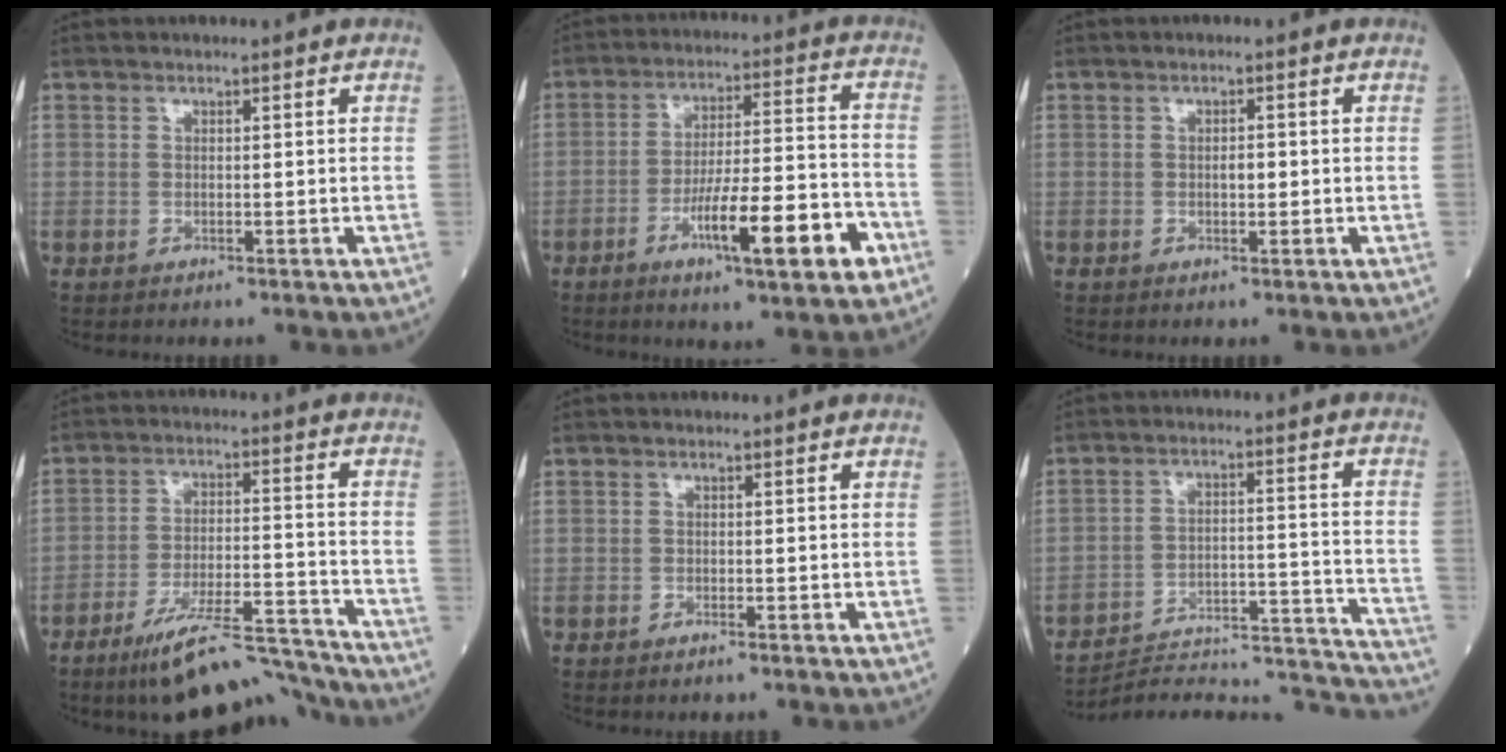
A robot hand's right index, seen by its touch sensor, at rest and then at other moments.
{"total": 14.1, "force": [-6.3, 1.7, 12.5], "torque": [-0.204, 0.002, -0.096]}
{"total": 1.4, "force": [-0.1, 0.6, 1.3], "torque": [-0.020, 0.001, -0.003]}
{"total": 12.6, "force": [-11.3, 1.0, 5.5], "torque": [-0.081, 0.015, -0.189]}
{"total": 1.0, "force": [-0.9, 0.1, 0.5], "torque": [-0.012, -0.001, -0.011]}
{"total": 23.8, "force": [-23.5, 0.0, 4.1], "torque": [-0.022, 0.011, -0.322]}